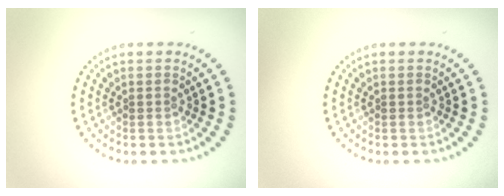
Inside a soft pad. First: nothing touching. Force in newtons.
{"total": 0.0}